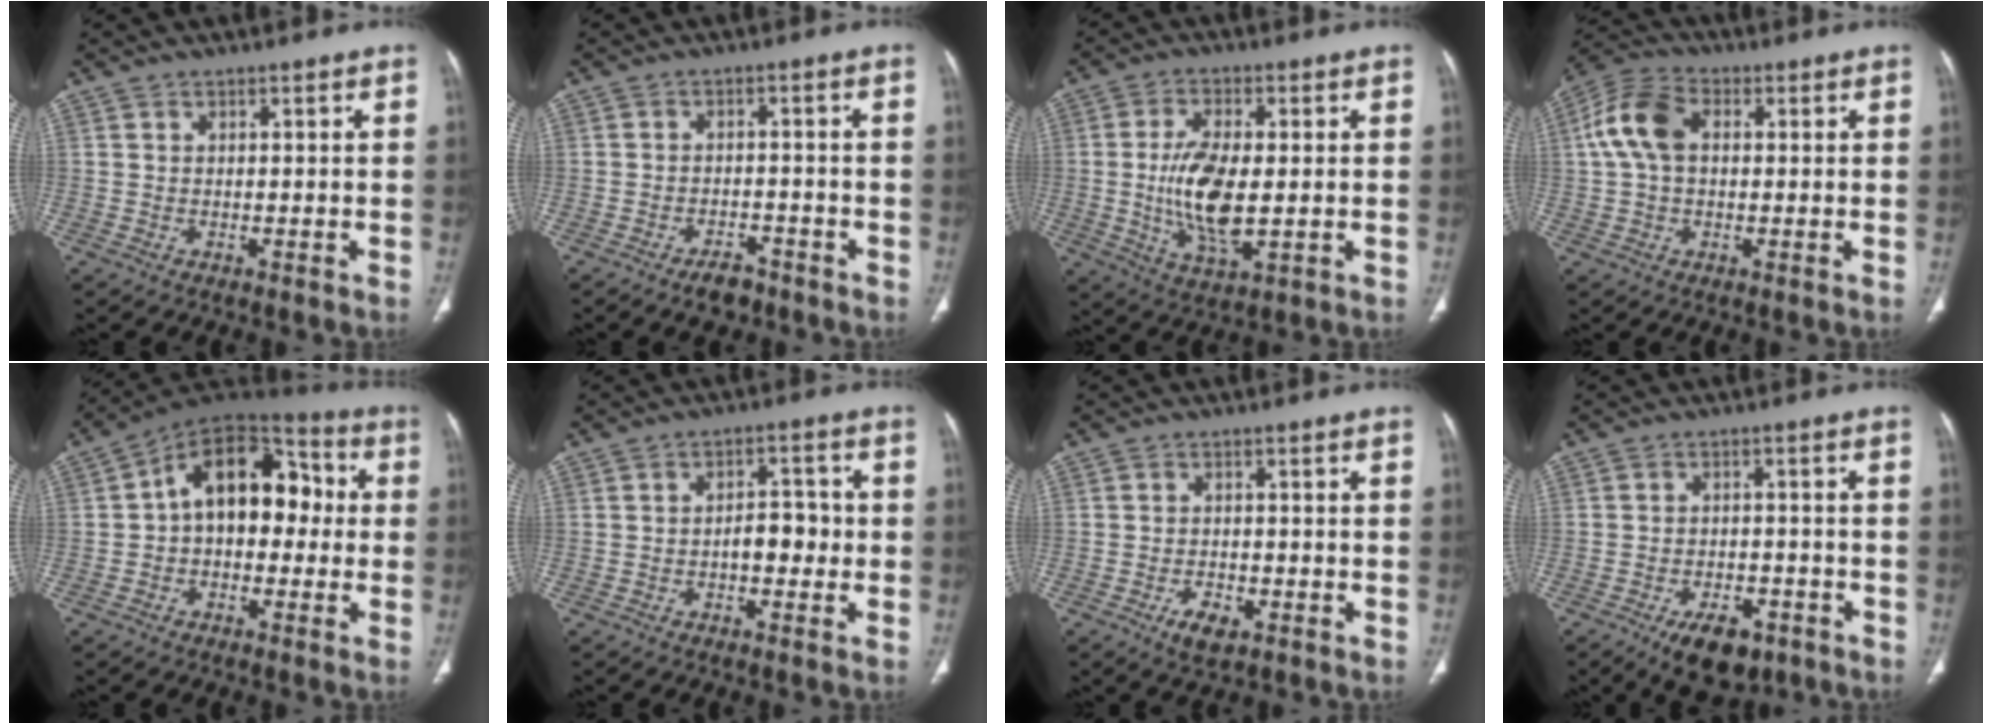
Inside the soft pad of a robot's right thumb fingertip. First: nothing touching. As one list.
[{"total": 3.7, "force": [-2.9, 1.8, 1.5], "torque": [-0.020, 0.016, -0.042]}, {"total": 11.8, "force": [-0.5, 5.3, 10.5], "torque": [-0.203, -0.011, -0.003]}, {"total": 9.2, "force": [1.4, 6.0, 6.9], "torque": [-0.146, 0.027, 0.022]}, {"total": 15.5, "force": [0.6, 10.1, 11.7], "torque": [-0.135, 0.052, -0.006]}, {"total": 5.2, "force": [-1.0, 3.0, 4.1], "torque": [-0.040, 0.023, -0.019]}, {"total": 3.9, "force": [-2.0, 2.0, 2.7], "torque": [-0.045, 0.005, -0.030]}, {"total": 9.1, "force": [-5.6, 4.8, 5.4], "torque": [-0.062, 0.020, -0.078]}]